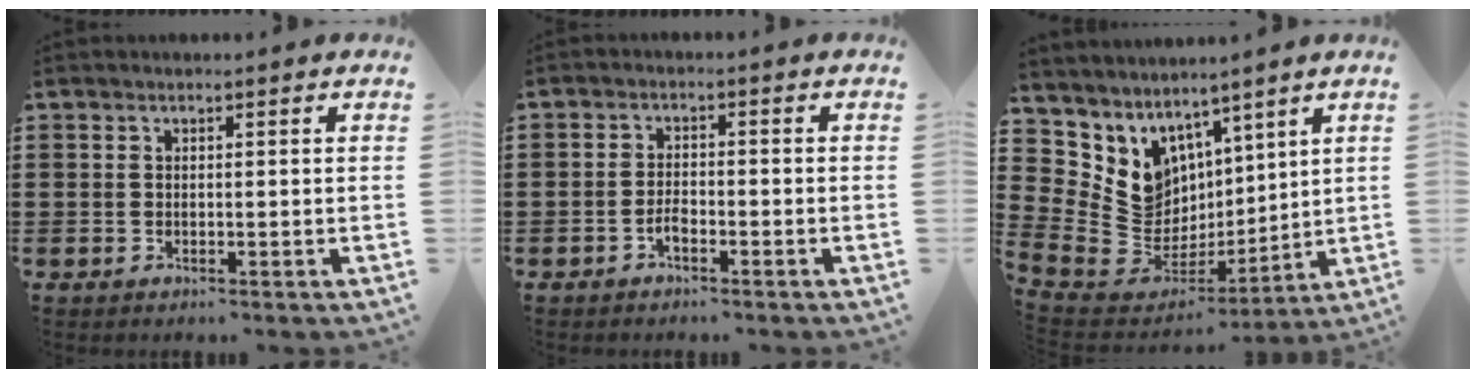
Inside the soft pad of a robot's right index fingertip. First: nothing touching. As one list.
[{"total": 1.9, "force": [-1.3, 0.7, 1.2], "torque": [-0.027, -0.001, -0.025]}, {"total": 8.9, "force": [3.8, 7.6, 2.8], "torque": [-0.108, -0.044, 0.082]}]